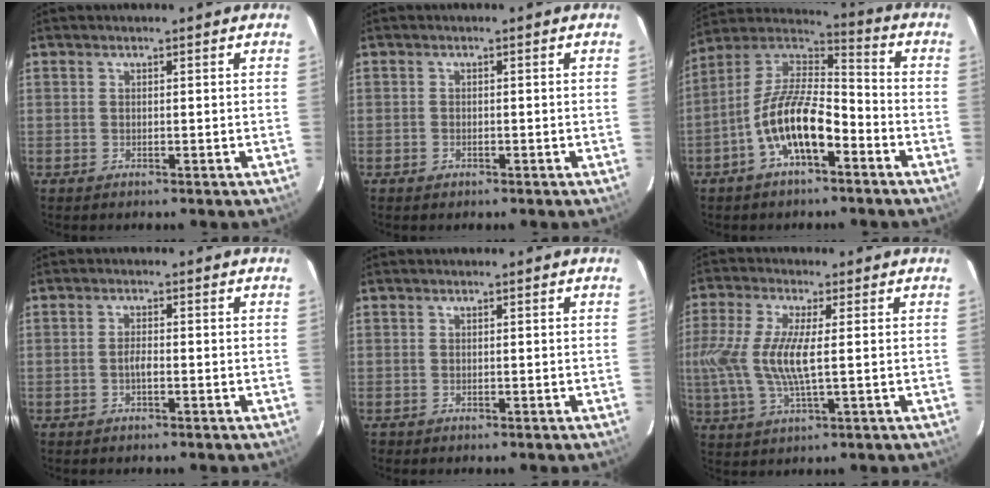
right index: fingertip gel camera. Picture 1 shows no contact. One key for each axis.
{"total": 1.2, "fx": -0.8, "fy": 1.0, "fz": 0.2, "tx": -0.004, "ty": 0.002, "tz": -0.011}
{"total": 14.2, "fx": -6.5, "fy": 5.6, "fz": 11.3, "tx": -0.222, "ty": 0.012, "tz": -0.122}
{"total": 1.7, "fx": -0.6, "fy": 0.5, "fz": 1.5, "tx": -0.031, "ty": 0.003, "tz": -0.013}
{"total": 0.6, "fx": -0.2, "fy": 0.6, "fz": -0.1, "tx": 0.000, "ty": 0.002, "tz": -0.002}
{"total": 11.1, "fx": 0.0, "fy": 2.8, "fz": 10.7, "tx": -0.225, "ty": -0.004, "tz": 0.001}